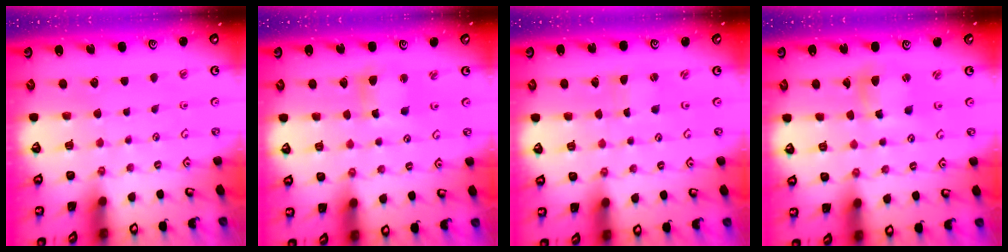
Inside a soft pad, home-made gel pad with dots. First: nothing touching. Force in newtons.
{"total": 7.3, "press": 7.3, "slide": 1.1}
{"total": 0.5, "press": 0.5, "slide": 0.1}
{"total": 6.7, "press": 6.6, "slide": 0.8}